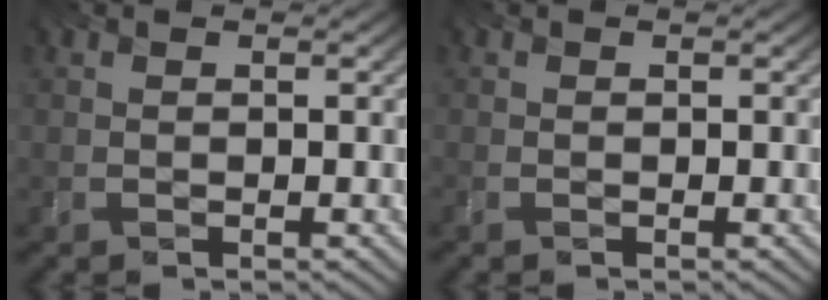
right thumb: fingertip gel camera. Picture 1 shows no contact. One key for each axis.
{"total": 0.0}